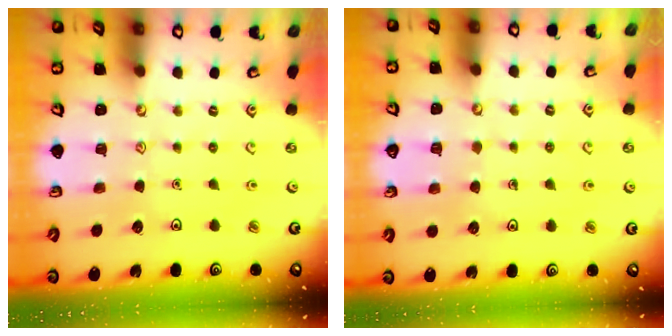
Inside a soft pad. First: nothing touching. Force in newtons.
{"total": 4.0, "press": 4.0, "slide": 0.4}